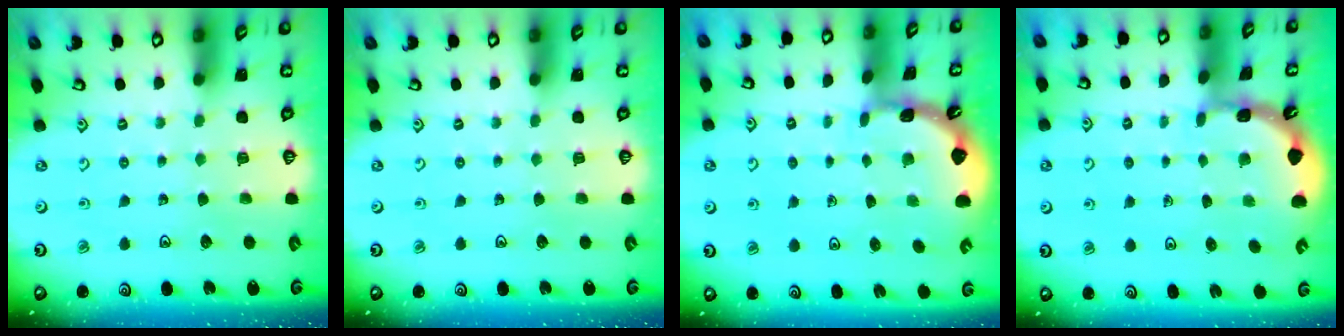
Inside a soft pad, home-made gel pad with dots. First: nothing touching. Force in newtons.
{"total": 0.0}
{"total": 1.7, "press": 1.7, "slide": 0.1}
{"total": 1.6, "press": 1.6, "slide": 0.1}